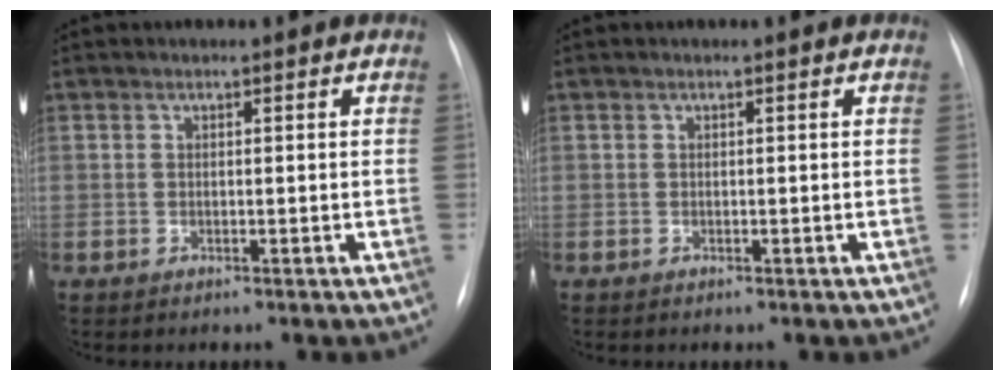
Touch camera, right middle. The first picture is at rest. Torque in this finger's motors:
{"motor_torque": [-0.09, 0.07, -0.02, 0.01]}